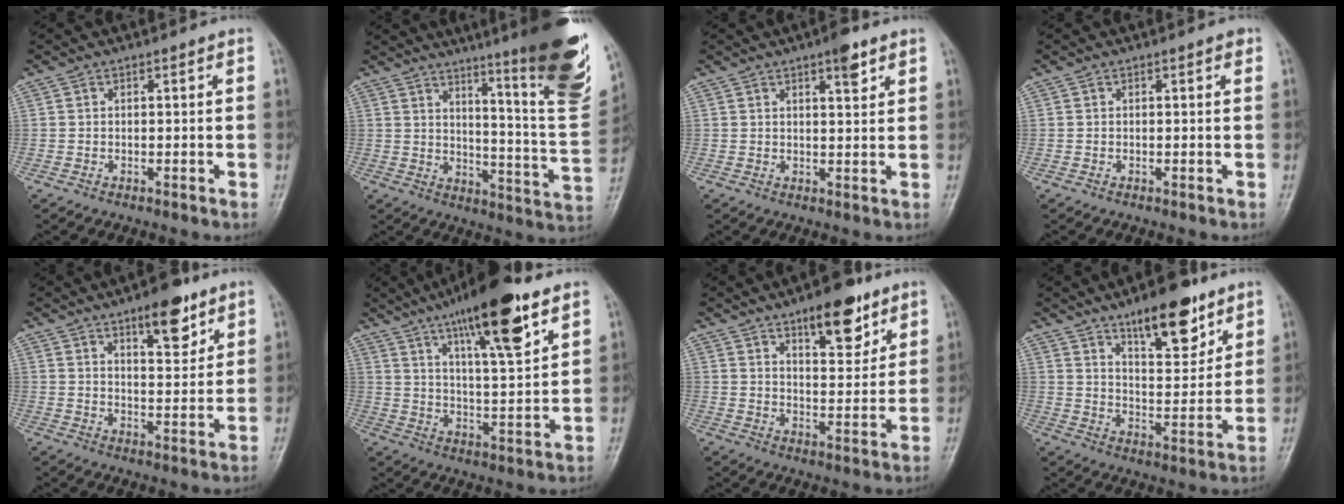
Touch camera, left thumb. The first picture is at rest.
{"total": 24.0, "force": [15.1, 2.5, 18.5], "torque": [-0.230, -0.092, 0.205]}
{"total": 4.2, "force": [2.6, 1.2, 3.1], "torque": [-0.038, -0.013, 0.036]}
{"total": 0.6, "force": [0.3, 0.2, 0.4], "torque": [-0.006, -0.001, 0.001]}
{"total": 8.2, "force": [4.9, 2.8, 6.0], "torque": [-0.071, -0.027, 0.070]}
{"total": 18.0, "force": [10.7, 4.0, 13.9], "torque": [-0.206, -0.044, 0.177]}
{"total": 11.4, "force": [7.2, 4.5, 7.6], "torque": [-0.084, -0.042, 0.110]}
{"total": 13.8, "force": [9.1, 5.1, 9.0], "torque": [-0.103, -0.058, 0.145]}